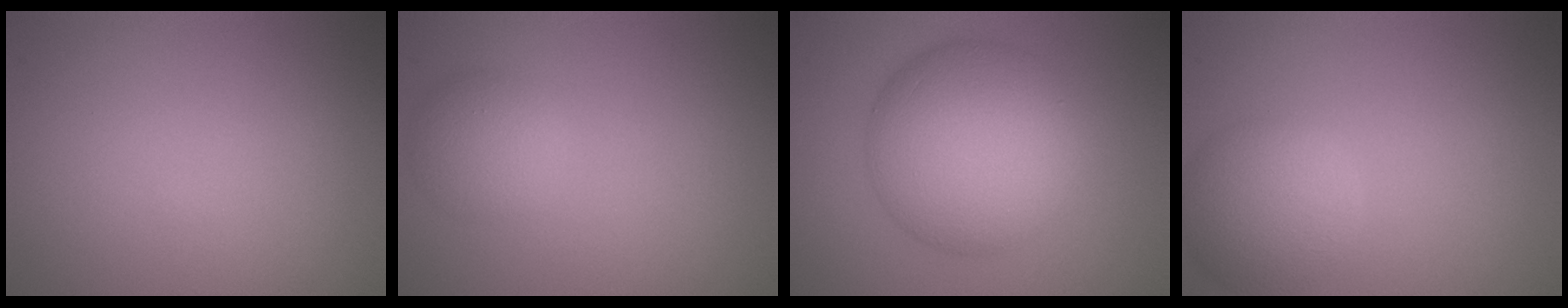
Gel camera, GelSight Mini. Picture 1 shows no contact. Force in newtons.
{"total": 2.6, "press": 2.6, "slide": 0.1}
{"total": 10.2, "press": 10.2, "slide": 0.1}
{"total": 4.7, "press": 4.7, "slide": 0.1}